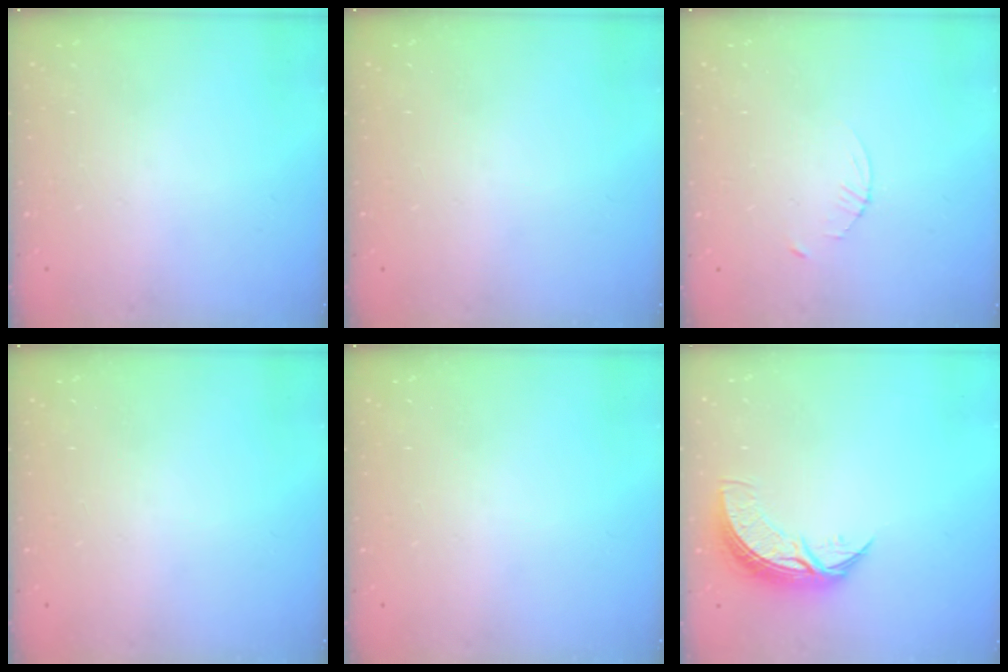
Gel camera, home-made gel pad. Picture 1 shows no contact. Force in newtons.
{"total": 0.0}
{"total": 2.3, "press": 2.3, "slide": 0.3}
{"total": 0.0}
{"total": 0.0}
{"total": 8.5, "press": 8.4, "slide": 0.6}